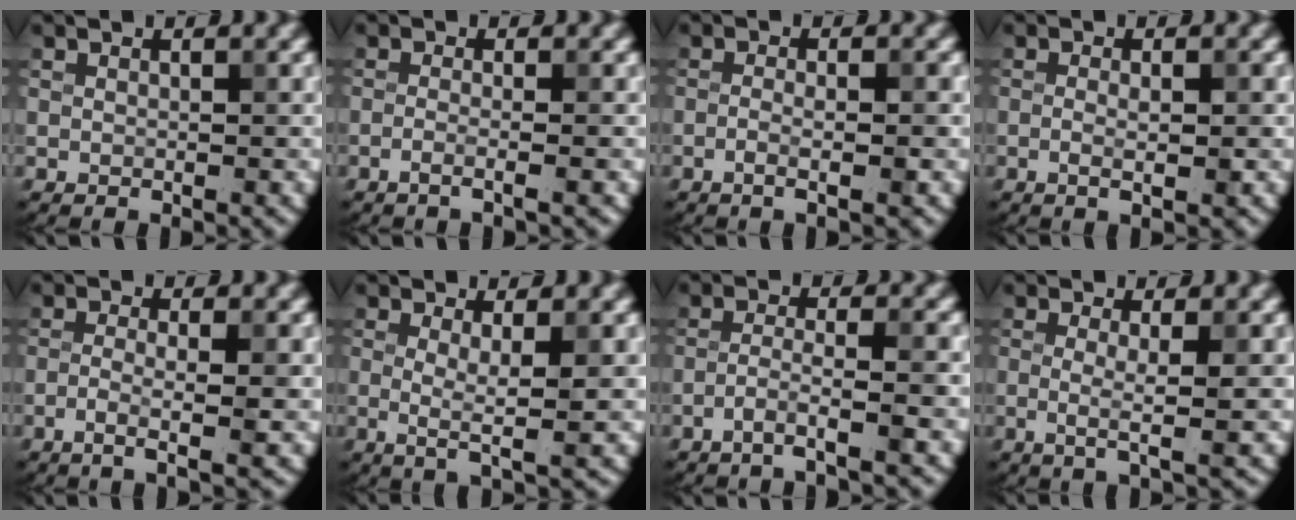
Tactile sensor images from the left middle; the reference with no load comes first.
{"total": 1.8, "force": [-0.7, 0.5, 1.6], "torque": [-0.018, -0.002, -0.023]}
{"total": 2.3, "force": [-0.7, 0.4, 2.1], "torque": [-0.030, 0.004, -0.019]}
{"total": 2.0, "force": [-0.2, 0.3, 2.0], "torque": [-0.034, -0.002, -0.007]}
{"total": 3.1, "force": [-0.8, 0.6, 2.9], "torque": [-0.045, 0.002, -0.023]}
{"total": 2.9, "force": [0.2, 0.4, 2.8], "torque": [-0.050, -0.013, 0.002]}
{"total": 2.7, "force": [-1.6, 0.1, 2.2], "torque": [-0.034, 0.009, -0.043]}
{"total": 2.6, "force": [-0.1, 0.4, 2.5], "torque": [-0.045, -0.009, -0.005]}